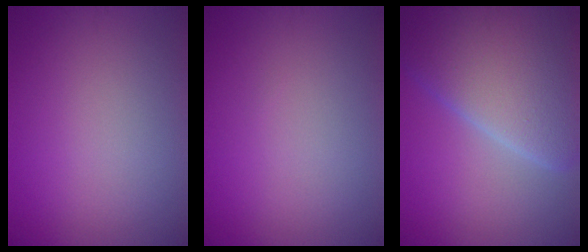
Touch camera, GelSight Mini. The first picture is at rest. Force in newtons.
{"total": 0.0}
{"total": 11.1, "press": 11.1, "slide": 0.6}